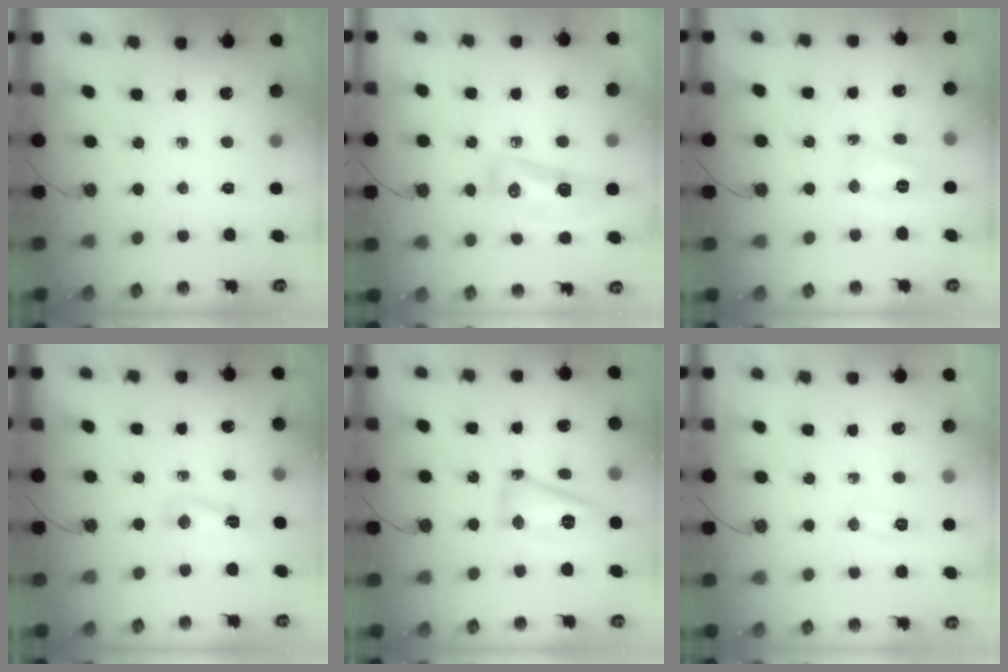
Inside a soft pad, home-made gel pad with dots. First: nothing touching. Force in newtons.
{"total": 10.1, "press": 10.0, "slide": 1.6}
{"total": 7.5, "press": 7.5, "slide": 0.7}
{"total": 3.9, "press": 3.8, "slide": 0.4}
{"total": 12.9, "press": 11.9, "slide": 4.9}
{"total": 4.9, "press": 3.6, "slide": 3.3}